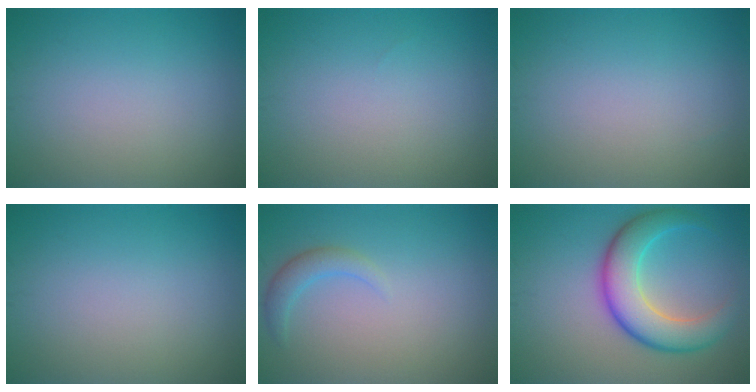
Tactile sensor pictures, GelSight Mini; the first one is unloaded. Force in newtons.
{"total": 0.0}
{"total": 0.0}
{"total": 0.0}
{"total": 1.9, "press": 1.9, "slide": 0.2}
{"total": 6.9, "press": 6.9, "slide": 0.1}